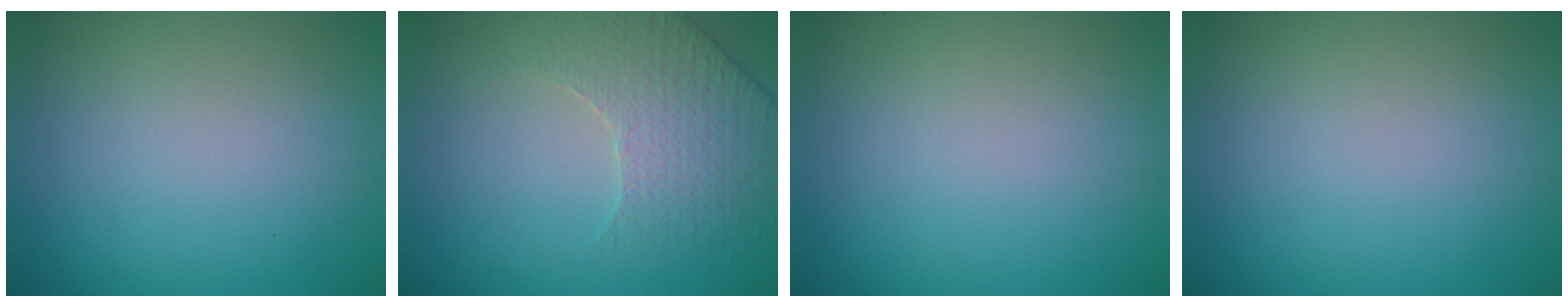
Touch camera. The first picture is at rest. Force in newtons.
{"total": 2.6, "press": 2.4, "slide": 1.0}
{"total": 0.0}
{"total": 0.0}